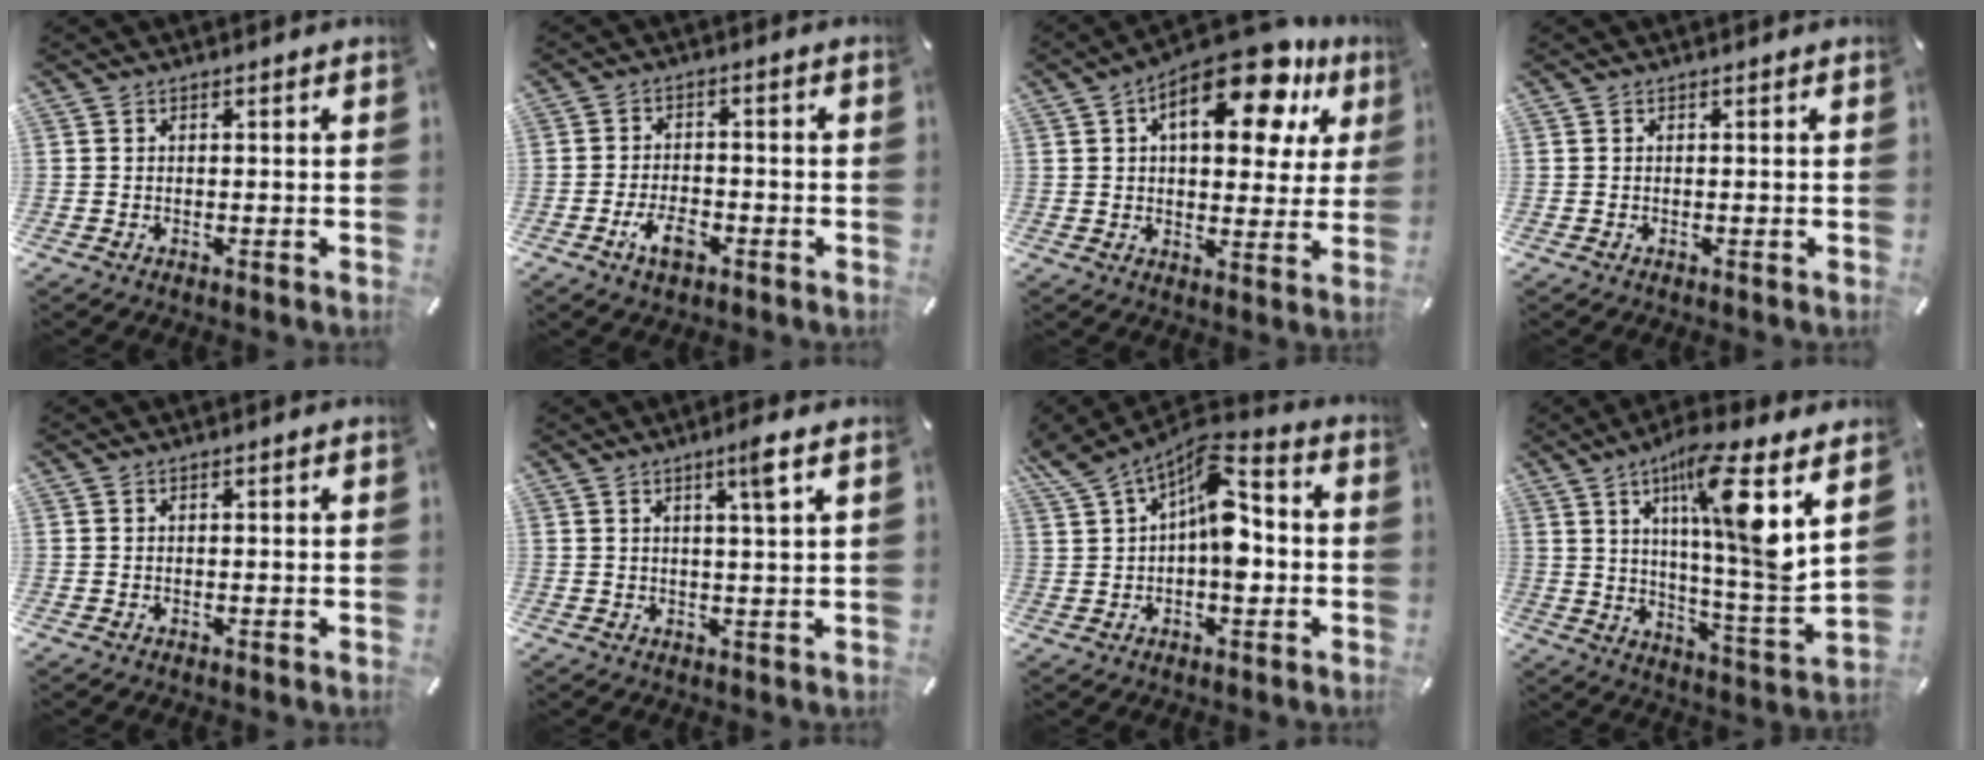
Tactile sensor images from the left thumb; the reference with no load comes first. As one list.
[{"total": 6.0, "force": [-3.2, 3.0, 4.1], "torque": [-0.088, 0.012, -0.061]}, {"total": 18.0, "force": [9.8, 8.3, 12.6], "torque": [-0.174, -0.048, 0.157]}, {"total": 0.0}, {"total": 0.0}, {"total": 4.7, "force": [2.5, -0.2, 4.0], "torque": [-0.067, -0.009, 0.035]}, {"total": 11.7, "force": [1.5, 6.8, 9.4], "torque": [-0.145, -0.015, 0.026]}, {"total": 16.5, "force": [8.2, 1.6, 14.3], "torque": [-0.221, -0.056, 0.114]}]